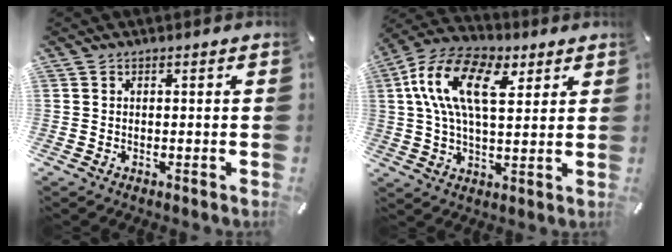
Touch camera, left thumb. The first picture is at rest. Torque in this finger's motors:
{"motor_torque": [0.56, 0.80, 2.14, -0.63, 0.62]}